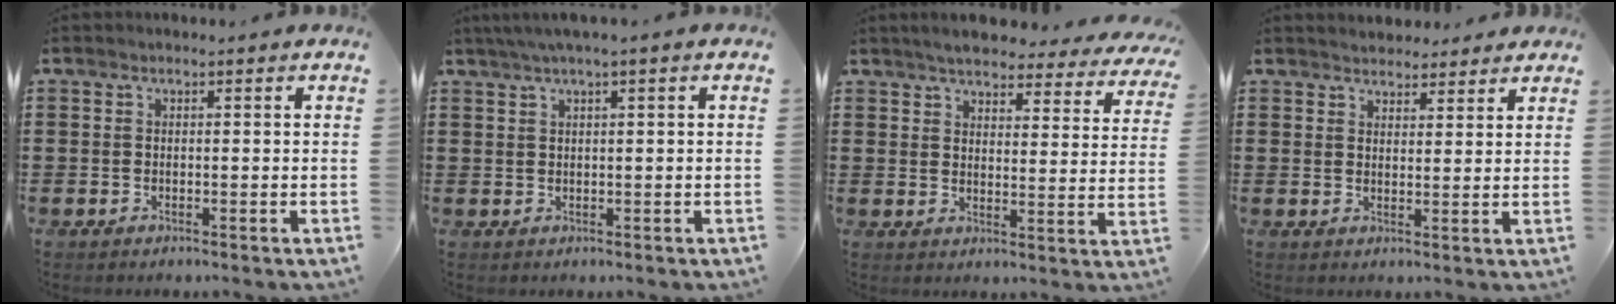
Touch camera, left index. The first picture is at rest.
{"total": 1.9, "force": [0.7, -0.2, 1.7], "torque": [-0.030, -0.002, 0.012]}
{"total": 5.0, "force": [4.8, 0.3, 1.5], "torque": [-0.051, -0.025, 0.082]}
{"total": 2.7, "force": [2.6, 0.6, -0.1], "torque": [-0.006, -0.003, 0.050]}